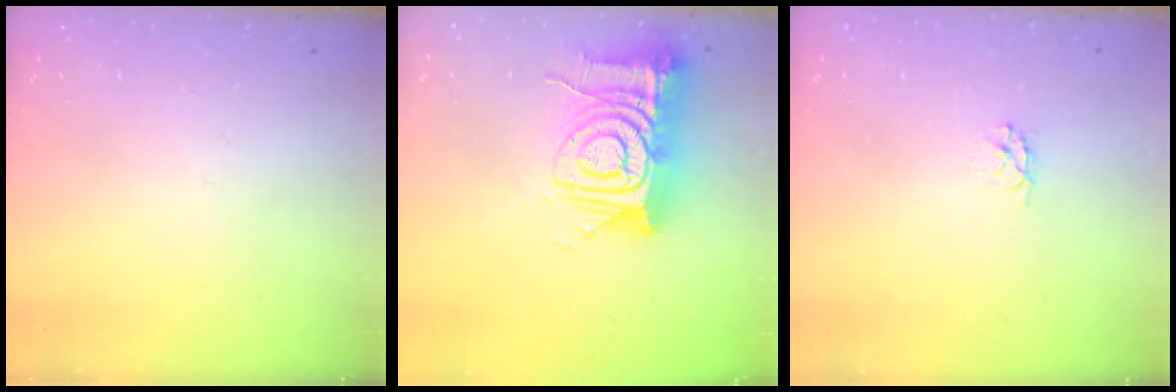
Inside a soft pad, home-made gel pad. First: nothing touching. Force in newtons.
{"total": 17.1, "press": 17.0, "slide": 1.9}
{"total": 2.9, "press": 2.9, "slide": 0.3}